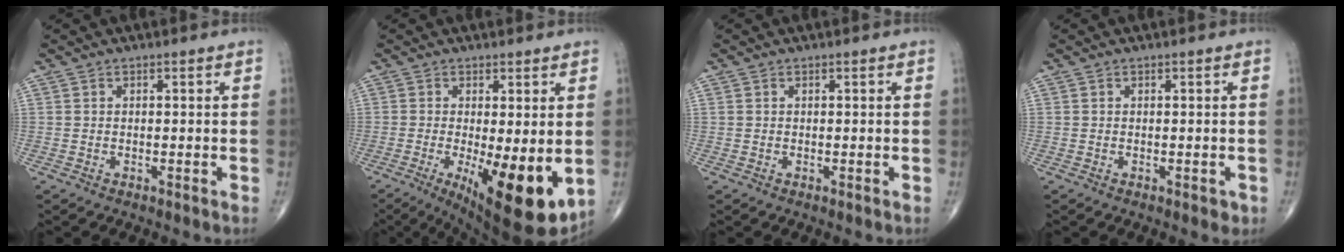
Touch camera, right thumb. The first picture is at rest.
{"total": 14.1, "force": [-3.0, 4.5, 13.1], "torque": [-0.188, -0.030, -0.029]}
{"total": 0.0}
{"total": 0.9, "force": [-0.2, 0.6, 0.6], "torque": [-0.002, 0.000, -0.002]}